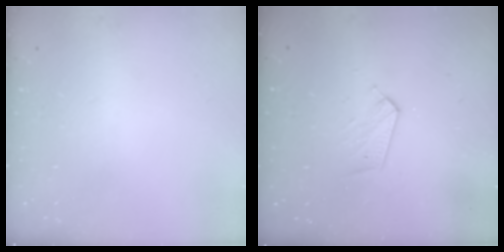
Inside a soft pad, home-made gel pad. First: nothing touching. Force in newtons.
{"total": 5.5, "press": 5.5, "slide": 0.5}